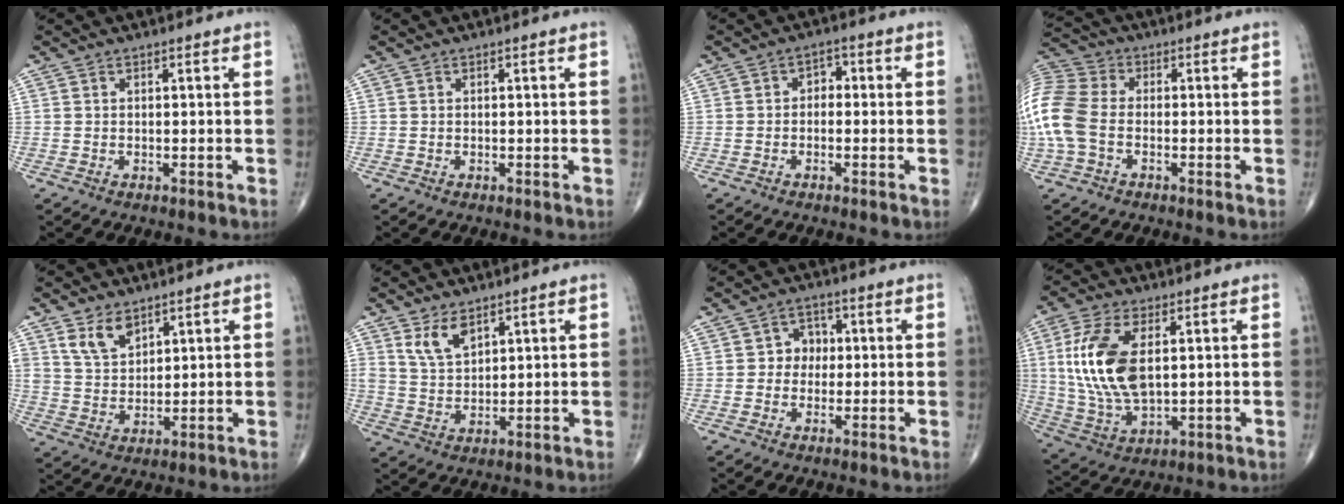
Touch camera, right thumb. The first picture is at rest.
{"total": 0.0}
{"total": 2.6, "force": [-0.3, 1.9, 1.7], "torque": [-0.005, 0.015, -0.016]}
{"total": 15.0, "force": [-2.1, 10.4, 10.5], "torque": [-0.264, 0.021, -0.044]}
{"total": 6.5, "force": [4.0, 3.9, 3.2], "torque": [-0.043, -0.027, 0.084]}
{"total": 5.6, "force": [3.4, 2.9, 3.3], "torque": [-0.050, -0.023, 0.074]}
{"total": 4.2, "force": [0.2, 3.8, 1.9], "torque": [0.005, 0.011, -0.006]}
{"total": 15.1, "force": [2.7, 7.7, 12.7], "torque": [-0.267, -0.009, 0.060]}